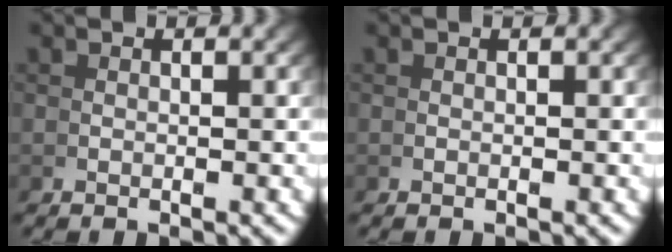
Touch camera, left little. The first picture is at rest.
{"total": 0.0}